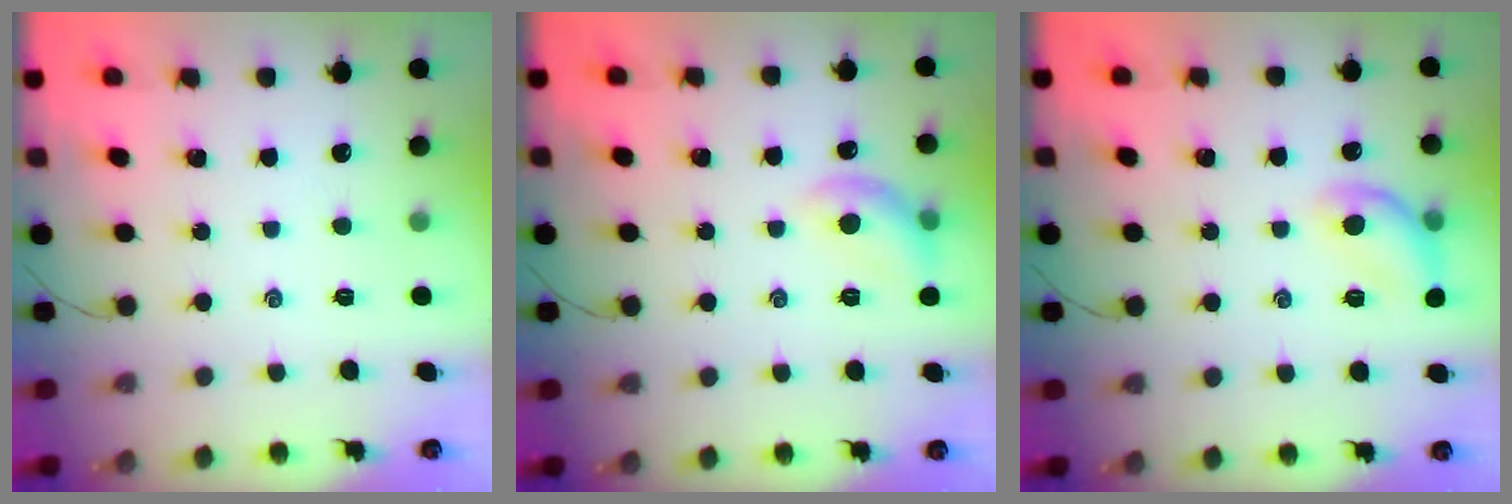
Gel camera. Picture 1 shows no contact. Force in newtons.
{"total": 8.5, "press": 8.4, "slide": 0.7}
{"total": 11.2, "press": 11.1, "slide": 0.4}